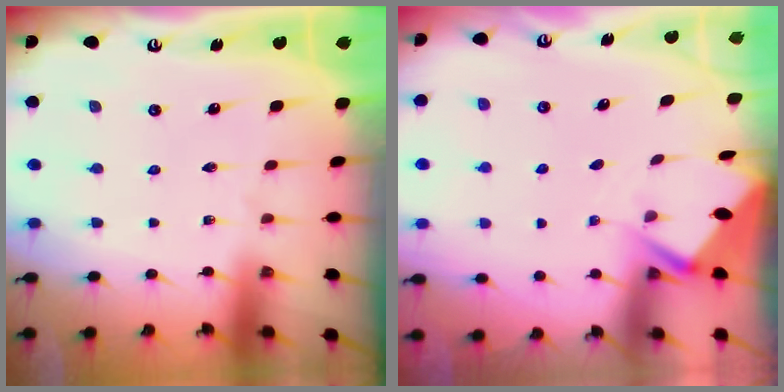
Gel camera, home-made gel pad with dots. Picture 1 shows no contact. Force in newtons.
{"total": 2.9, "press": 2.8, "slide": 0.4}